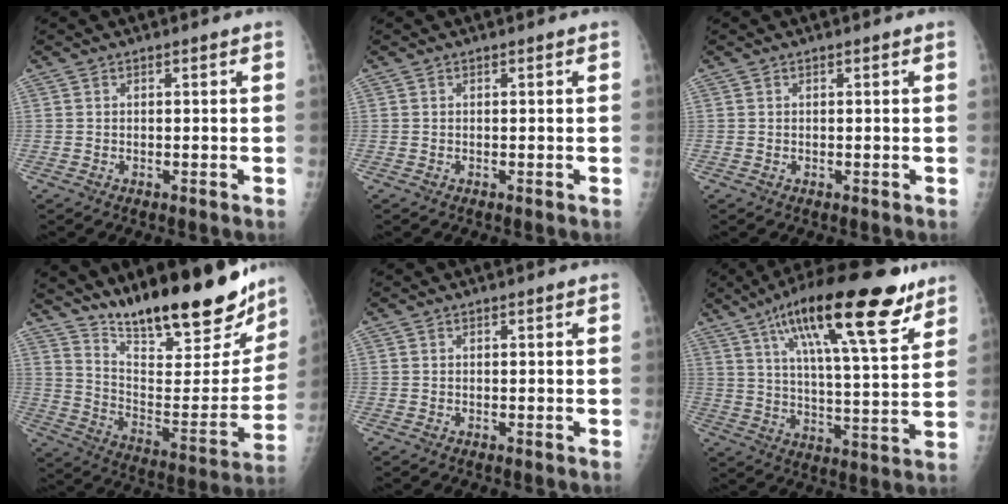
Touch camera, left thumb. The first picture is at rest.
{"total": 0.0}
{"total": 0.0}
{"total": 27.4, "force": [21.2, 7.6, 15.6], "torque": [-0.205, -0.100, 0.317]}
{"total": 0.0}
{"total": 23.1, "force": [13.5, 5.8, 17.9], "torque": [-0.272, -0.032, 0.214]}